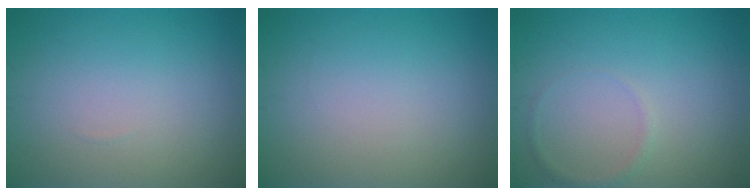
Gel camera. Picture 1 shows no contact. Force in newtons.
{"total": 0.0}
{"total": 0.8, "press": 0.8, "slide": 0.0}